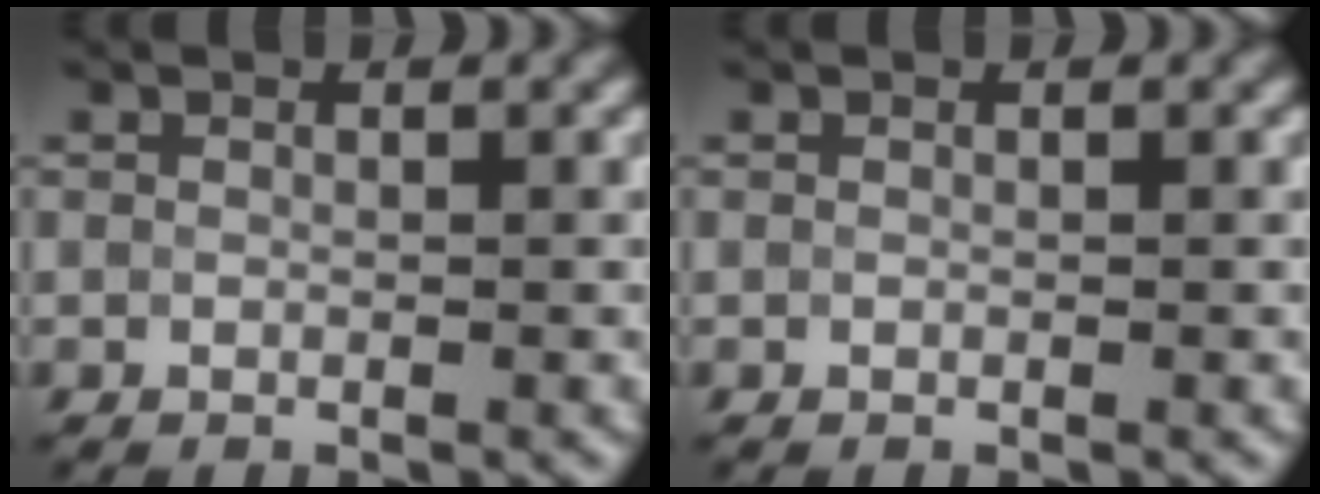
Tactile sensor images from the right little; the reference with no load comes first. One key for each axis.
{"total": 0.0}